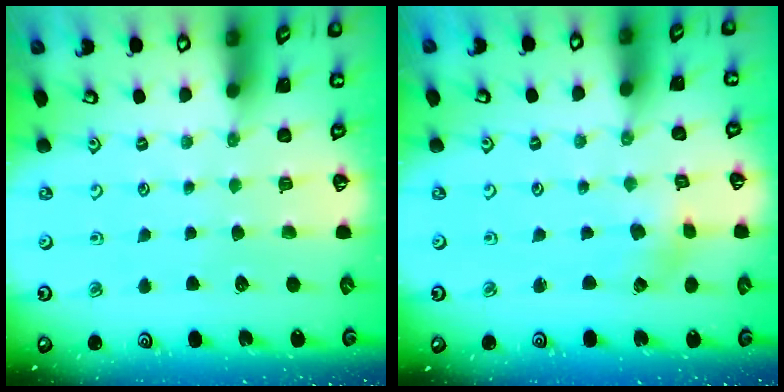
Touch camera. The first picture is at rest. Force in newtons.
{"total": 1.4, "press": 1.4, "slide": 0.2}